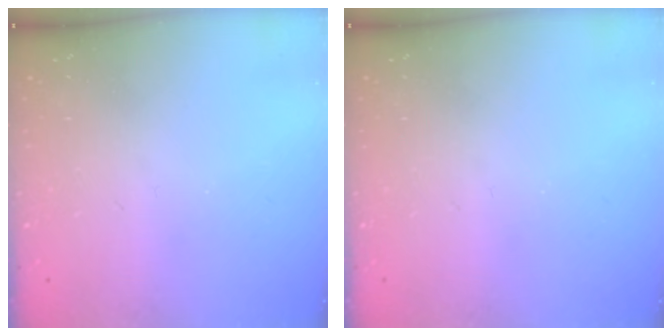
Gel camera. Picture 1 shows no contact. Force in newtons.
{"total": 0.0}